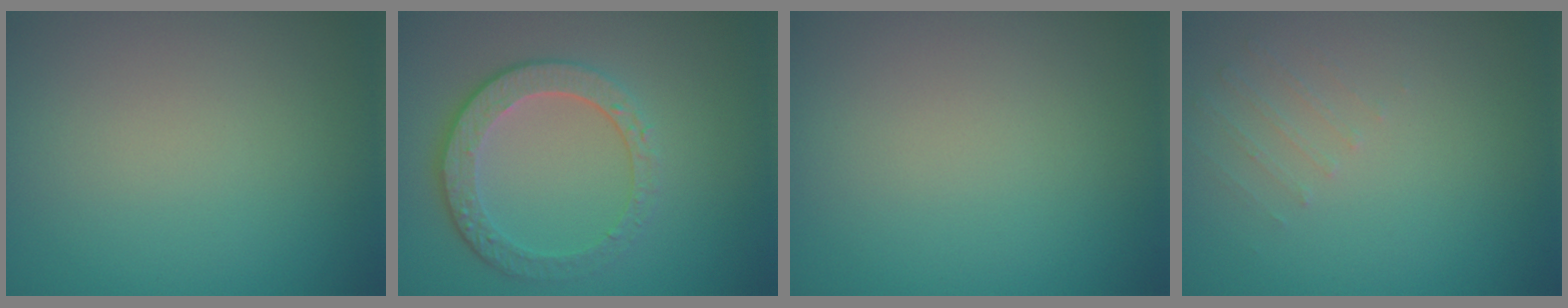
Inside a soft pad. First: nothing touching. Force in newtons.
{"total": 4.5, "press": 3.2, "slide": 3.1}
{"total": 0.0}
{"total": 0.6, "press": 0.5, "slide": 0.4}